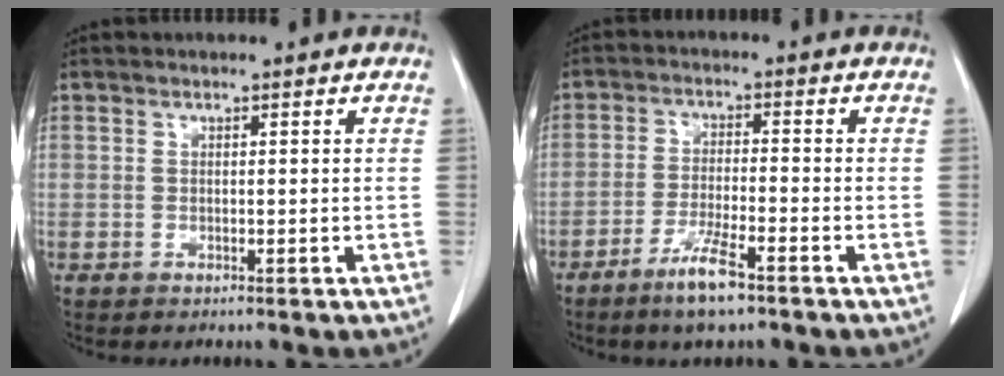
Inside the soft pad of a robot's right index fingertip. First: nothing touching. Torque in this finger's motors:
{"motor_torque": [0.41, -0.27, 0.13, 0.03]}